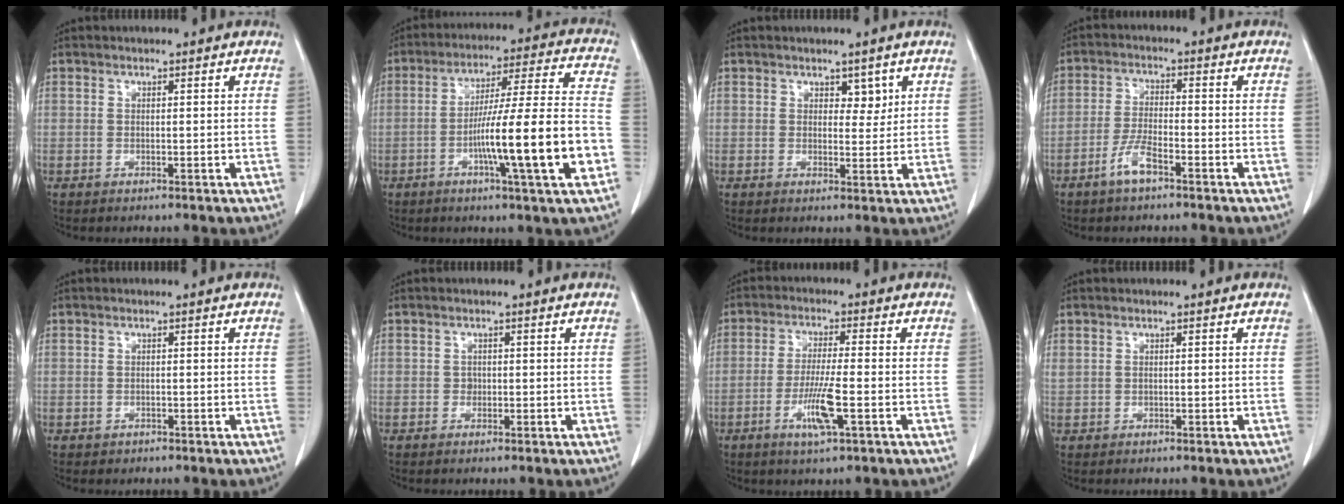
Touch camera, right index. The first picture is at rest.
{"total": 16.7, "force": [-5.0, -0.2, 16.0], "torque": [-0.262, 0.001, -0.081]}
{"total": 2.5, "force": [1.4, 1.5, 1.5], "torque": [-0.013, -0.005, 0.020]}
{"total": 4.5, "force": [-2.9, 0.8, 3.4], "torque": [-0.072, -0.001, -0.055]}
{"total": 0.6, "force": [-0.2, 0.5, 0.0], "torque": [-0.004, 0.003, 0.001]}
{"total": 0.7, "force": [-0.1, 0.6, 0.2], "torque": [0.002, 0.005, -0.002]}
{"total": 6.8, "force": [-2.5, 0.1, 6.3], "torque": [-0.122, -0.012, -0.047]}
{"total": 0.8, "force": [0.2, 0.5, 0.5], "torque": [-0.019, 0.012, 0.012]}